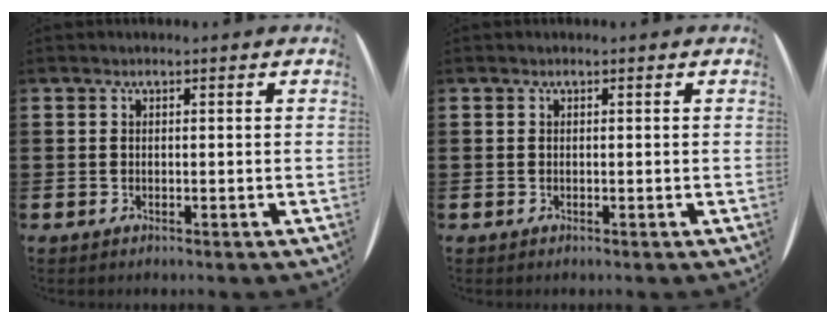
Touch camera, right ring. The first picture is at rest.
{"total": 0.0}